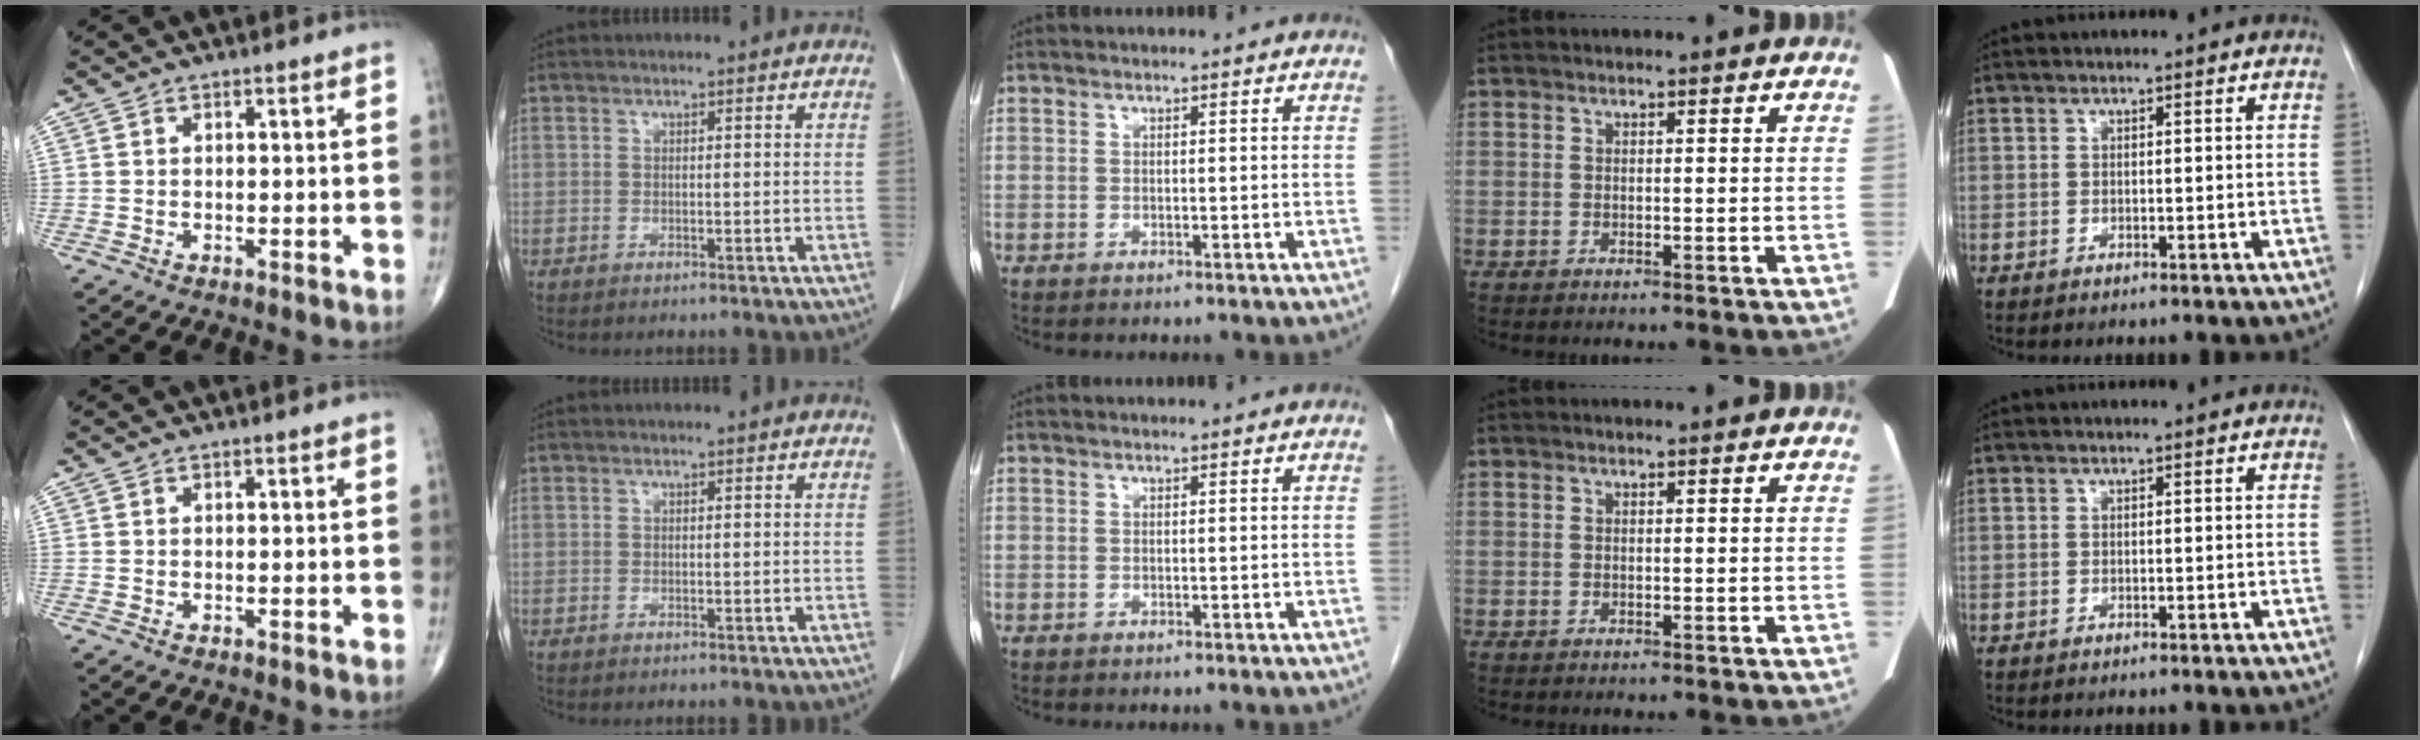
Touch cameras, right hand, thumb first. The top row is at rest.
{}